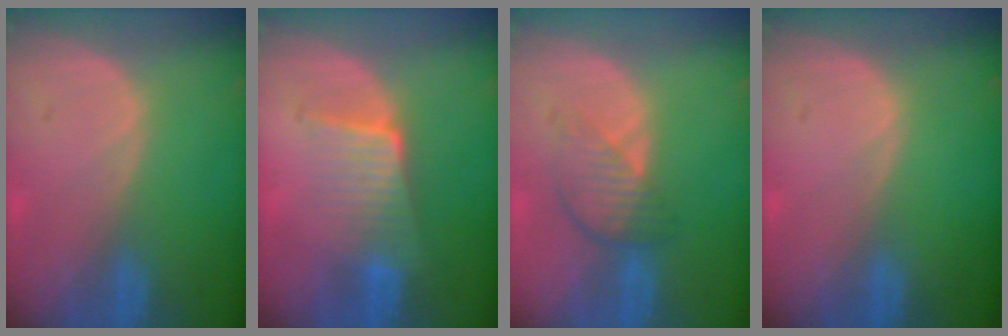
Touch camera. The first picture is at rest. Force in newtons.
{"total": 6.6, "press": 5.8, "slide": 3.3}
{"total": 4.5, "press": 4.1, "slide": 1.9}
{"total": 0.0}